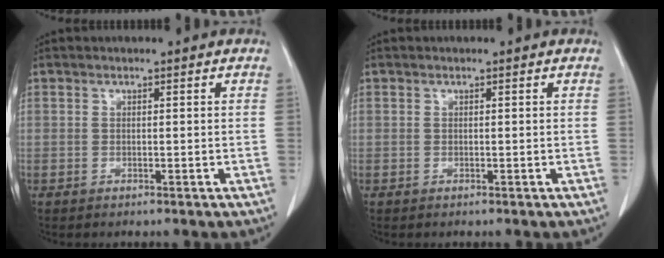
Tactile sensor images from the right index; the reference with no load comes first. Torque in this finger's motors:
{"motor_torque": [0.00, 0.00, 0.00, 0.00]}